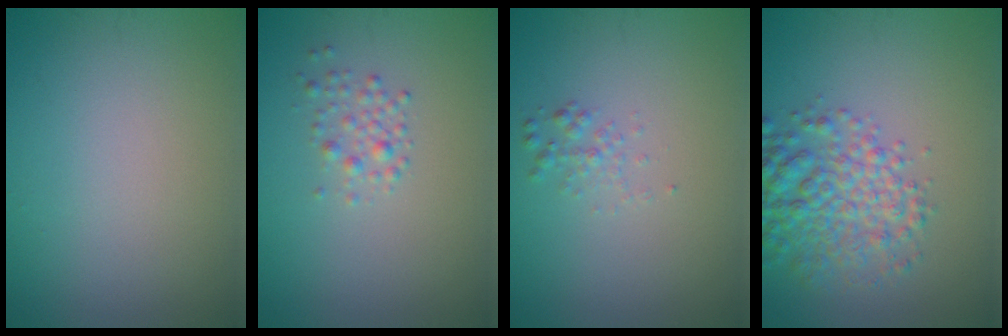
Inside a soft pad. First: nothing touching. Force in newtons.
{"total": 1.4, "press": 1.4, "slide": 0.0}
{"total": 1.0, "press": 1.0, "slide": 0.0}
{"total": 5.5, "press": 5.5, "slide": 0.2}